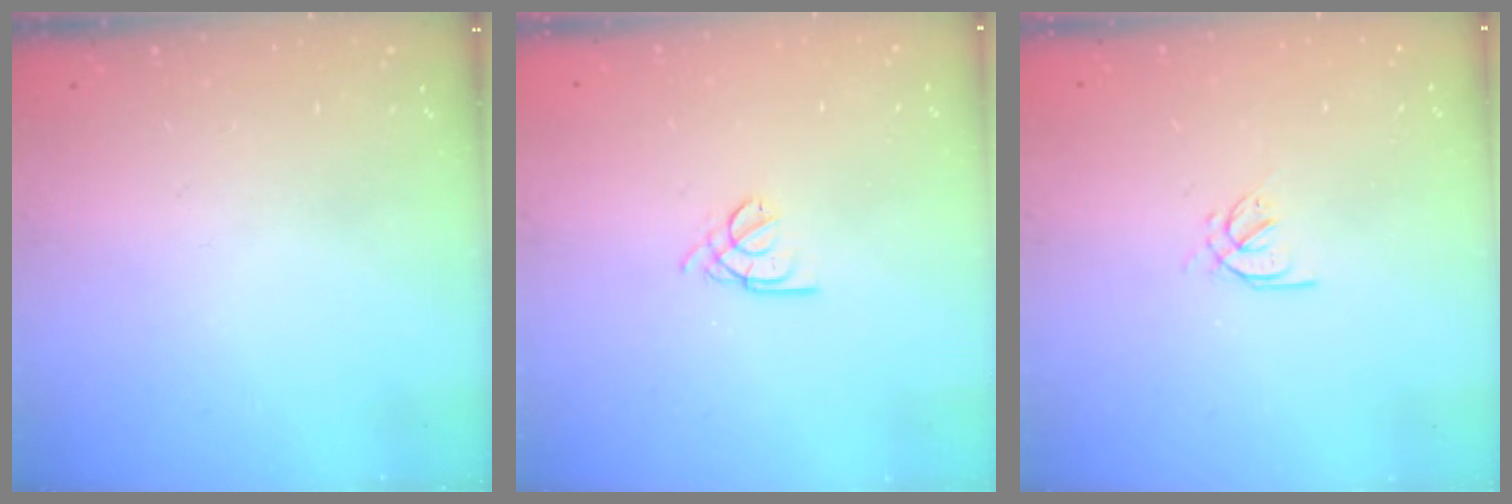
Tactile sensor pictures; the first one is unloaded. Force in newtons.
{"total": 2.2, "press": 2.1, "slide": 0.5}
{"total": 2.6, "press": 2.5, "slide": 0.7}